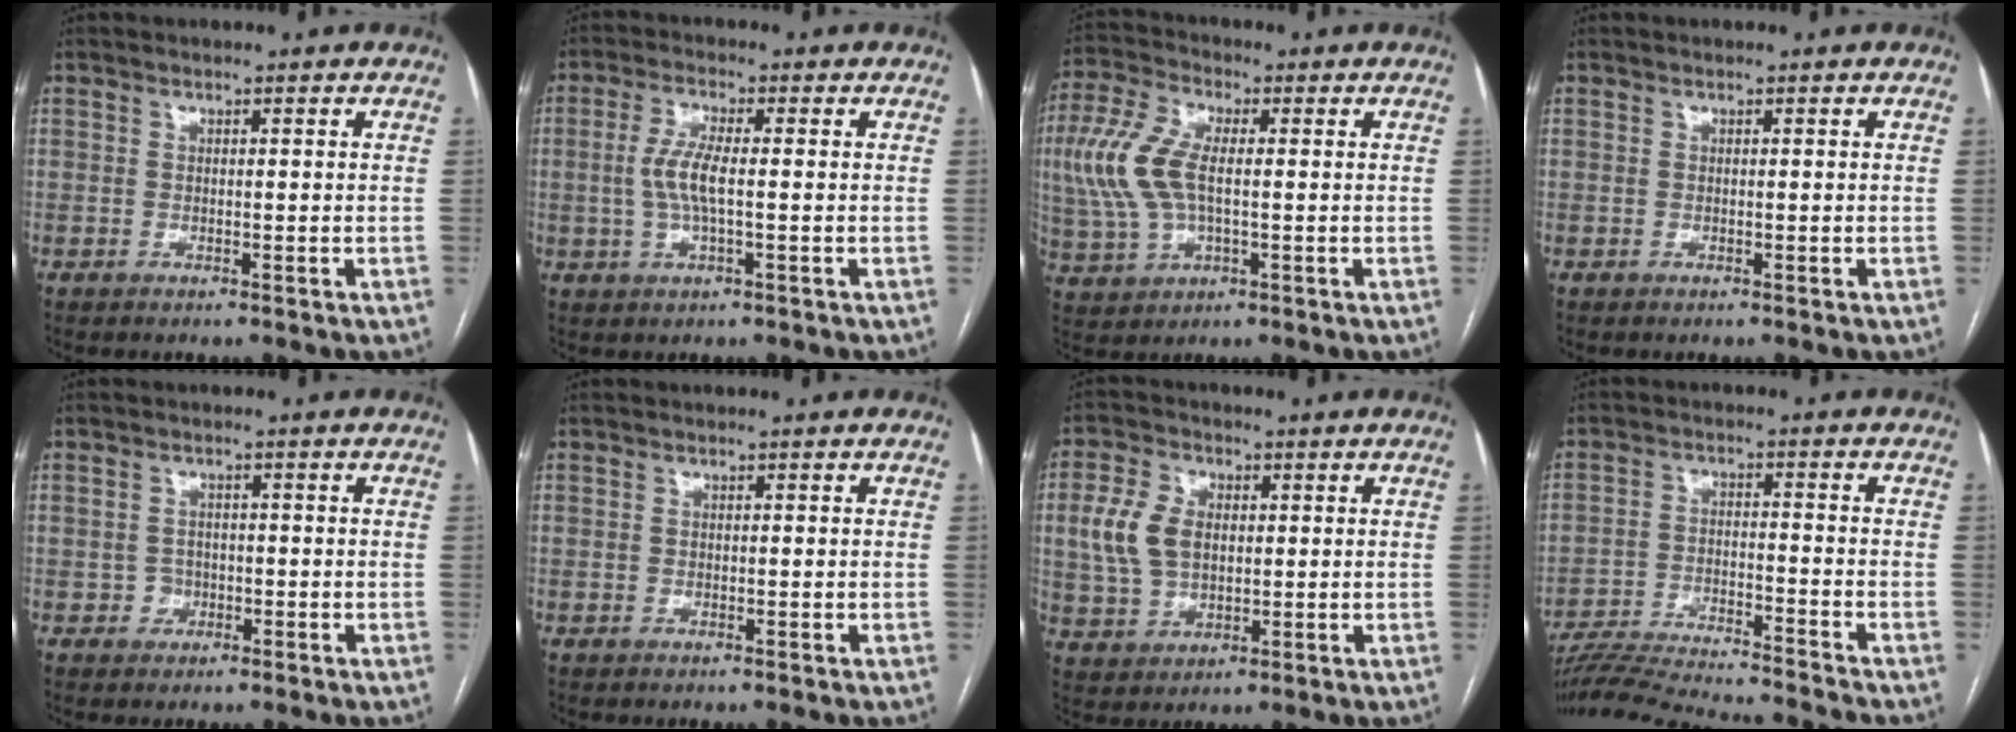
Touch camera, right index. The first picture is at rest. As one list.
[{"total": 5.3, "force": [-0.2, 1.0, 5.2], "torque": [-0.116, 0.003, -0.005]}, {"total": 10.8, "force": [0.3, 5.0, 9.5], "torque": [-0.239, 0.012, 0.009]}, {"total": 0.0}, {"total": 2.0, "force": [-0.7, 1.9, 0.4], "torque": [0.001, 0.008, -0.010]}, {"total": 0.0}, {"total": 8.5, "force": [1.1, 5.8, 6.2], "torque": [-0.147, 0.021, 0.028]}, {"total": 17.3, "force": [-16.4, -0.3, 5.5], "torque": [-0.099, -0.022, -0.255]}]